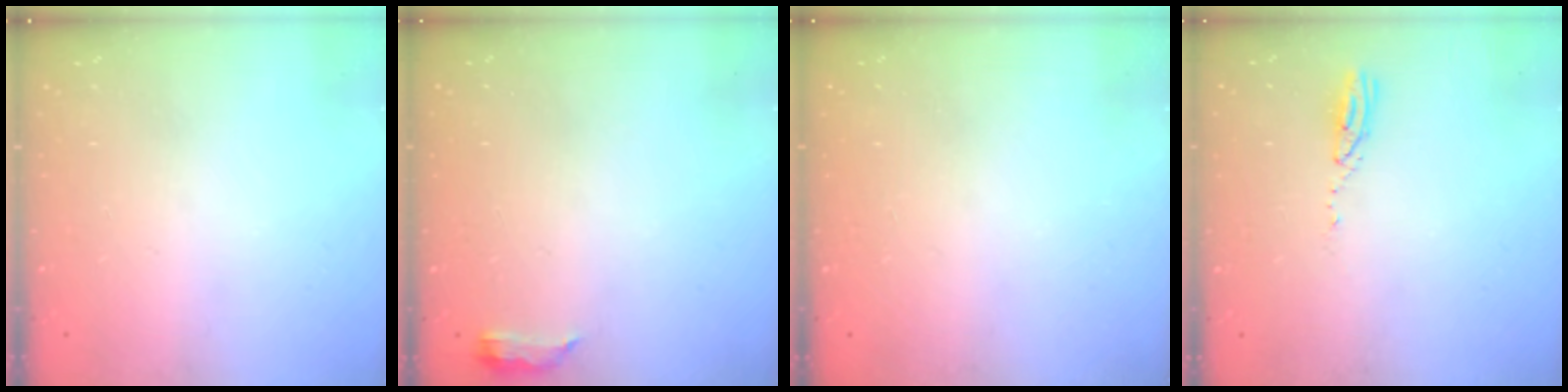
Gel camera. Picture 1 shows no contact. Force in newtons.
{"total": 5.1, "press": 4.8, "slide": 1.7}
{"total": 0.0}
{"total": 3.5, "press": 3.5, "slide": 0.3}